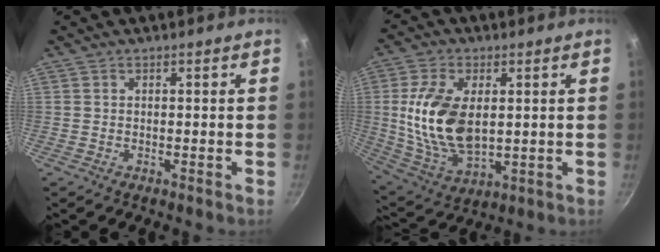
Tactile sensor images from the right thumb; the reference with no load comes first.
{"total": 16.1, "force": [1.8, 9.2, 13.1], "torque": [-0.240, -0.014, 0.043]}